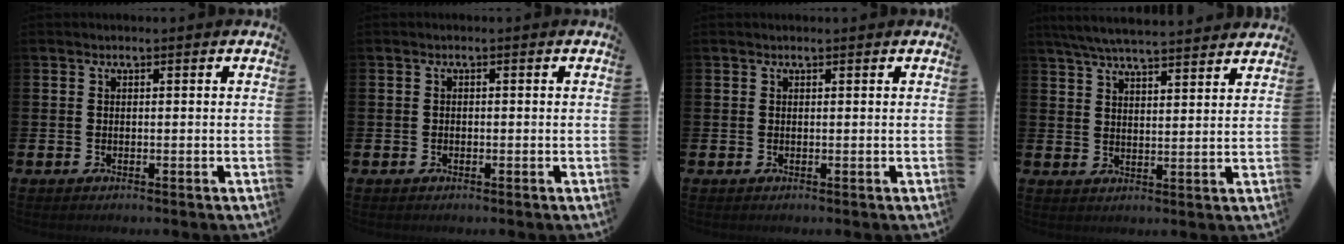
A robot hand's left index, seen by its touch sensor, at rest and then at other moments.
{"total": 0.6, "force": [-0.3, 0.4, 0.2], "torque": [-0.013, 0.006, -0.005]}
{"total": 0.0}
{"total": 6.3, "force": [6.1, 0.3, 1.6], "torque": [-0.055, -0.027, 0.112]}